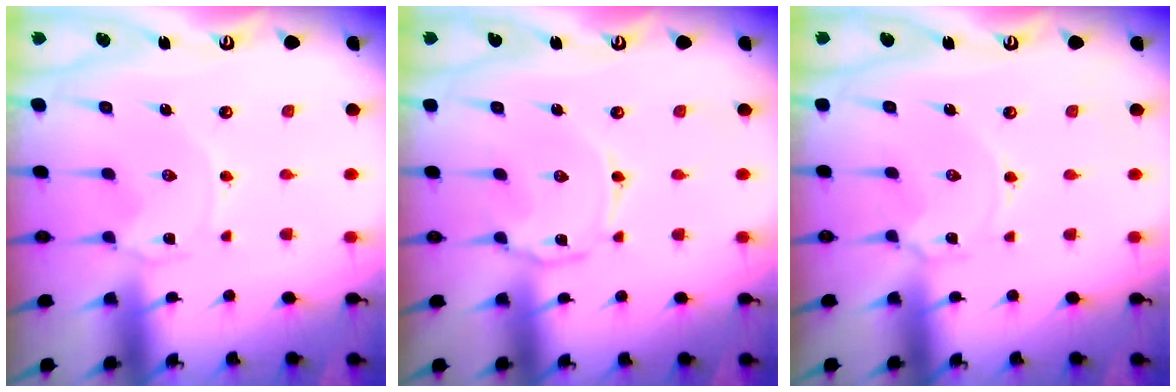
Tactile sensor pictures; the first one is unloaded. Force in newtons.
{"total": 2.0, "press": 2.0, "slide": 0.3}
{"total": 2.3, "press": 2.3, "slide": 0.4}